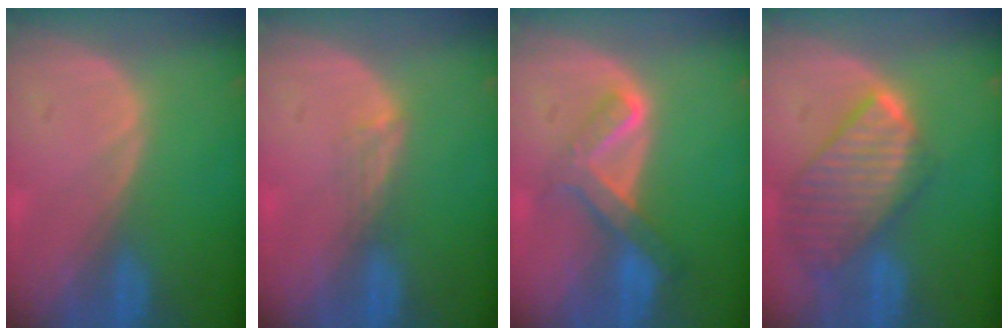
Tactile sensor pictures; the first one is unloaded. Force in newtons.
{"total": 1.8, "press": 1.3, "slide": 1.2}
{"total": 6.7, "press": 5.7, "slide": 3.5}
{"total": 9.7, "press": 8.4, "slide": 4.9}